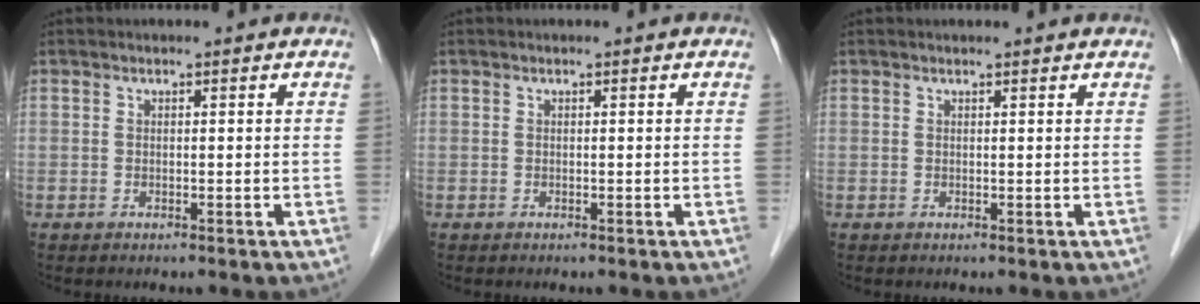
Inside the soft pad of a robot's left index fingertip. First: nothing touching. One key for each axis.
{"total": 0.0}
{"total": 1.9, "fx": 1.8, "fy": 0.1, "fz": 0.3, "tx": -0.010, "ty": 0.009, "tz": 0.019}